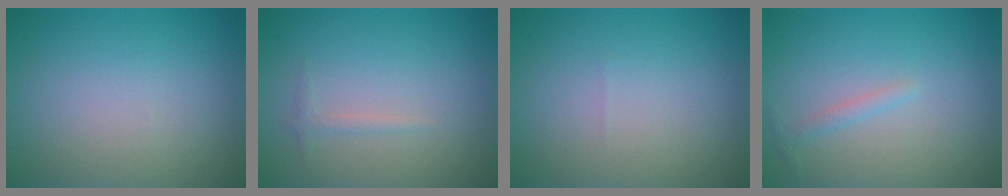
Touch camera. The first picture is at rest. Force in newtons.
{"total": 0.8, "press": 0.8, "slide": 0.0}
{"total": 0.0}
{"total": 0.9, "press": 0.9, "slide": 0.0}